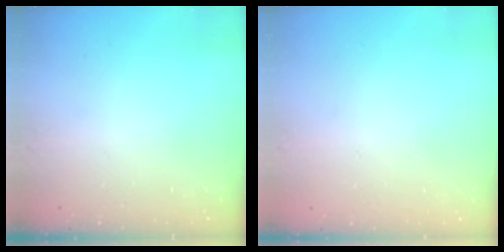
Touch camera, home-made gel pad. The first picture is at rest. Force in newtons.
{"total": 0.0}